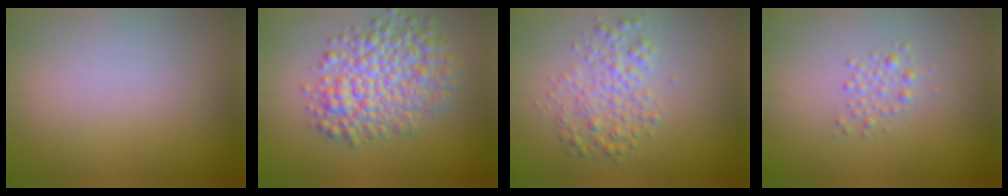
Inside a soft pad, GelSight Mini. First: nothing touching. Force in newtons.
{"total": 7.2, "press": 7.2, "slide": 0.2}
{"total": 3.0, "press": 3.0, "slide": 0.1}
{"total": 1.3, "press": 1.3, "slide": 0.0}